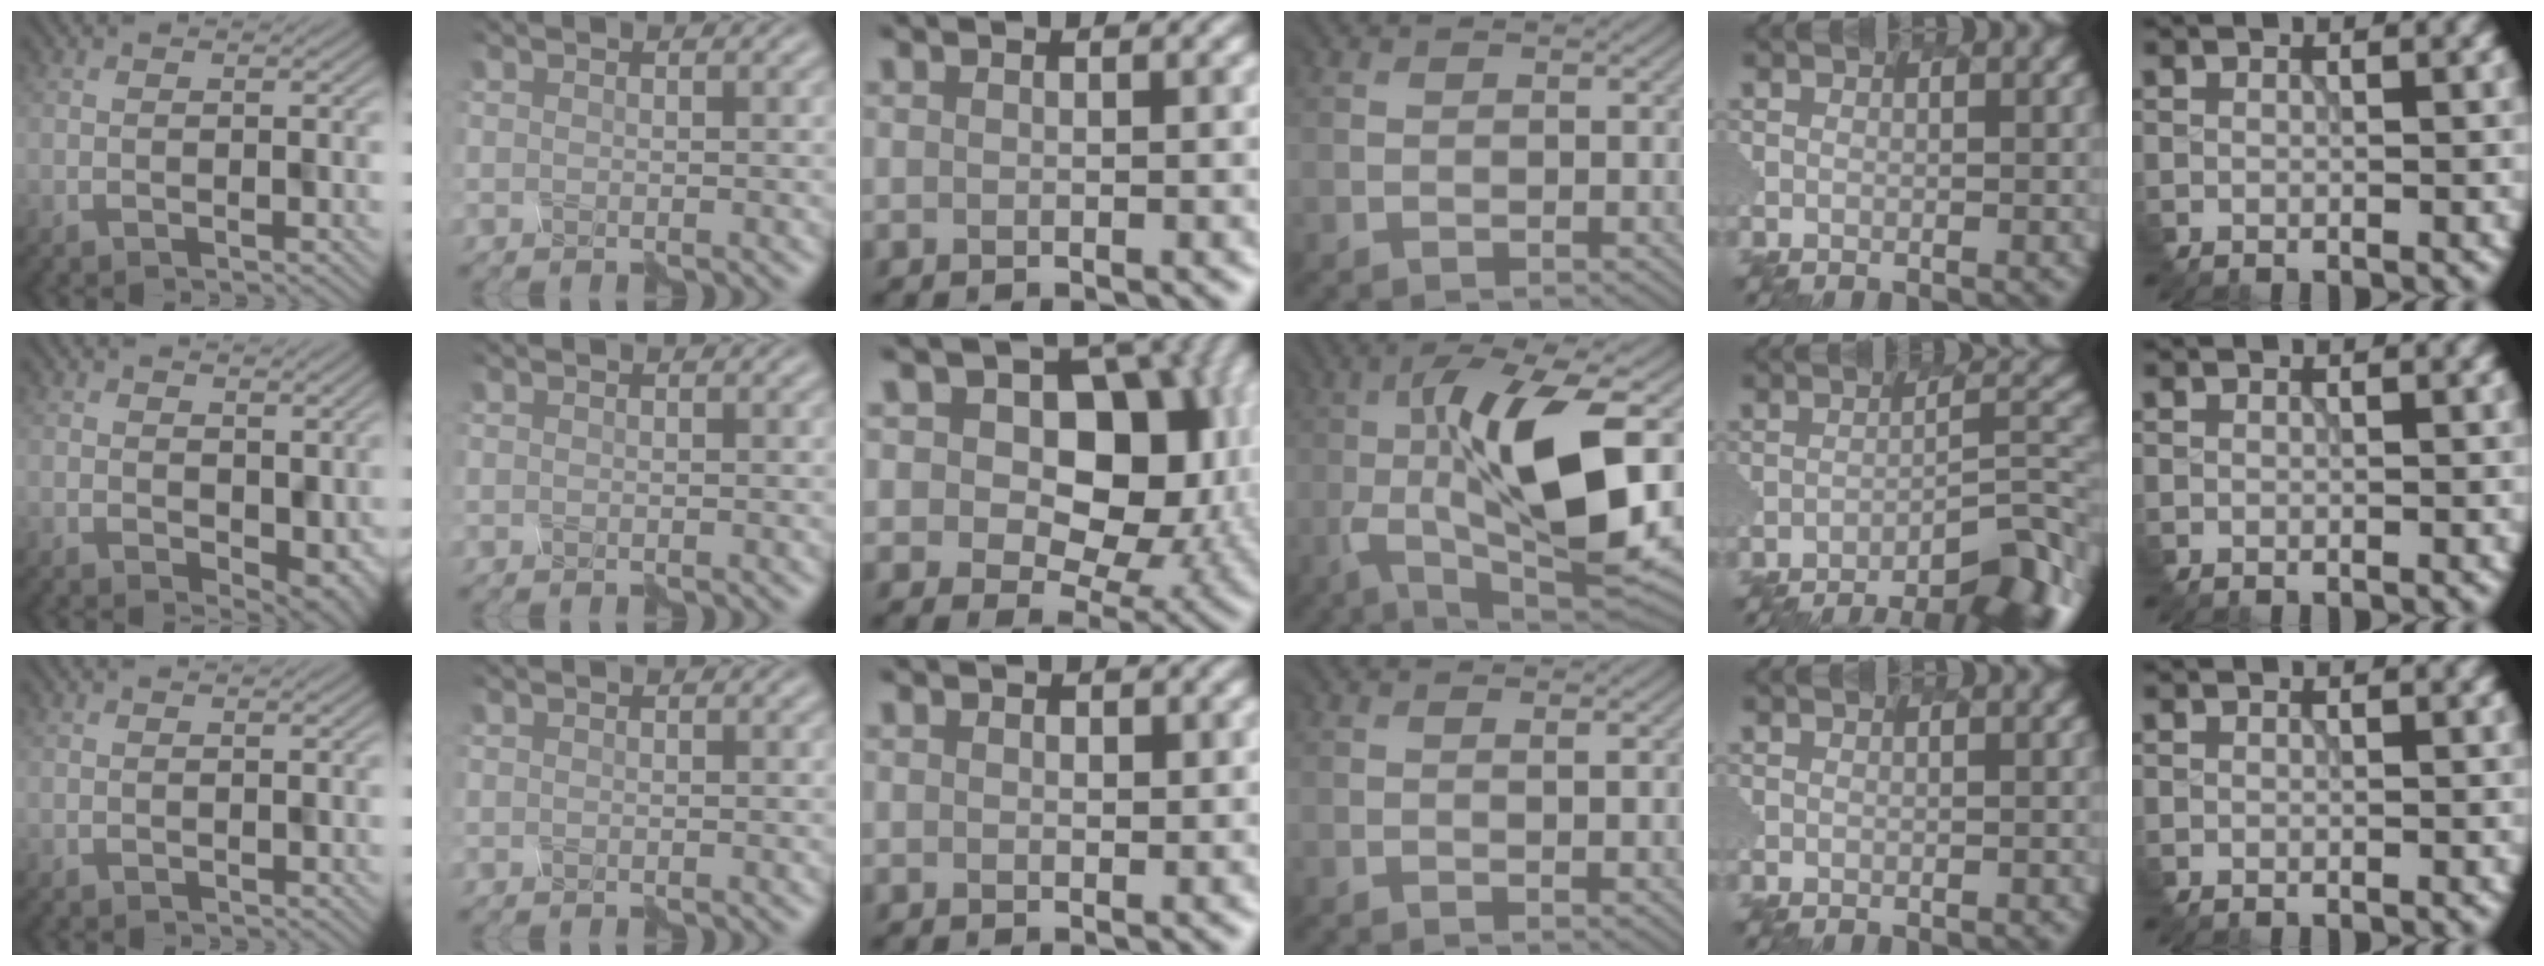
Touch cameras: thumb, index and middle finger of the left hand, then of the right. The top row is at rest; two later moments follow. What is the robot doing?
{"motion": "disassemble", "object": "spray bottle"}